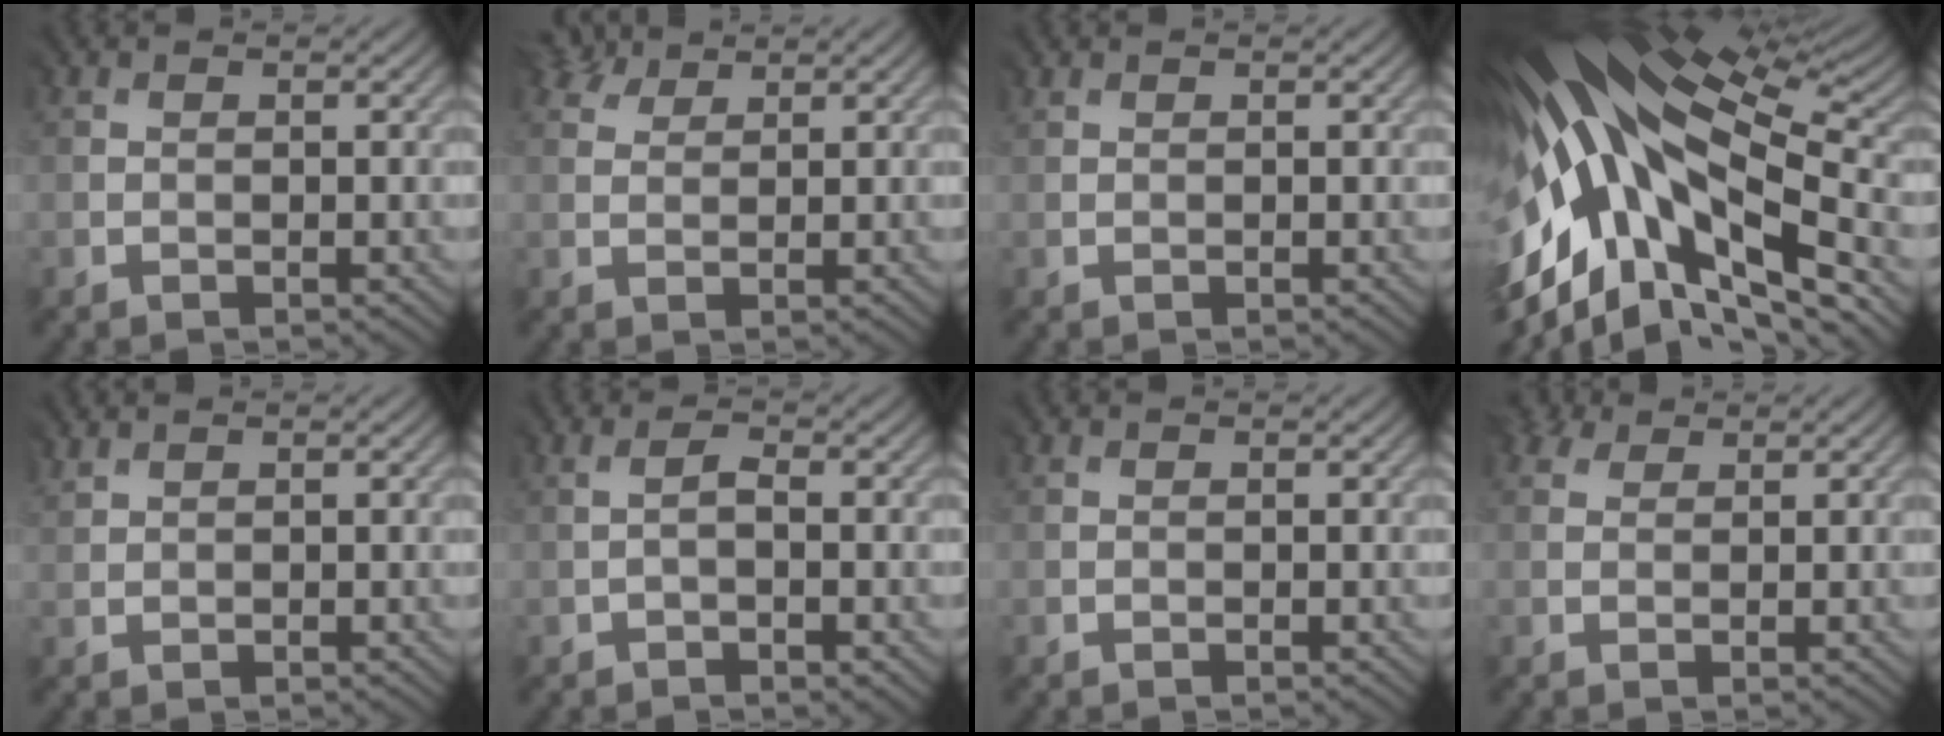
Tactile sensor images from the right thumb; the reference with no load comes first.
{"total": 3.3, "force": [3.0, 1.3, 0.6], "torque": [-0.020, 0.009, 0.058]}
{"total": 0.6, "force": [0.5, 0.3, 0.1], "torque": [-0.004, 0.003, 0.011]}
{"total": 17.7, "force": [-2.4, 8.8, 15.2], "torque": [-0.312, -0.028, -0.028]}
{"total": 1.9, "force": [1.8, 0.4, -0.2], "torque": [-0.007, 0.006, 0.045]}
{"total": 1.7, "force": [-1.1, 0.2, 1.3], "torque": [-0.027, 0.000, -0.016]}
{"total": 0.0}
{"total": 2.4, "force": [1.9, 1.3, 0.6], "torque": [-0.013, 0.008, 0.034]}